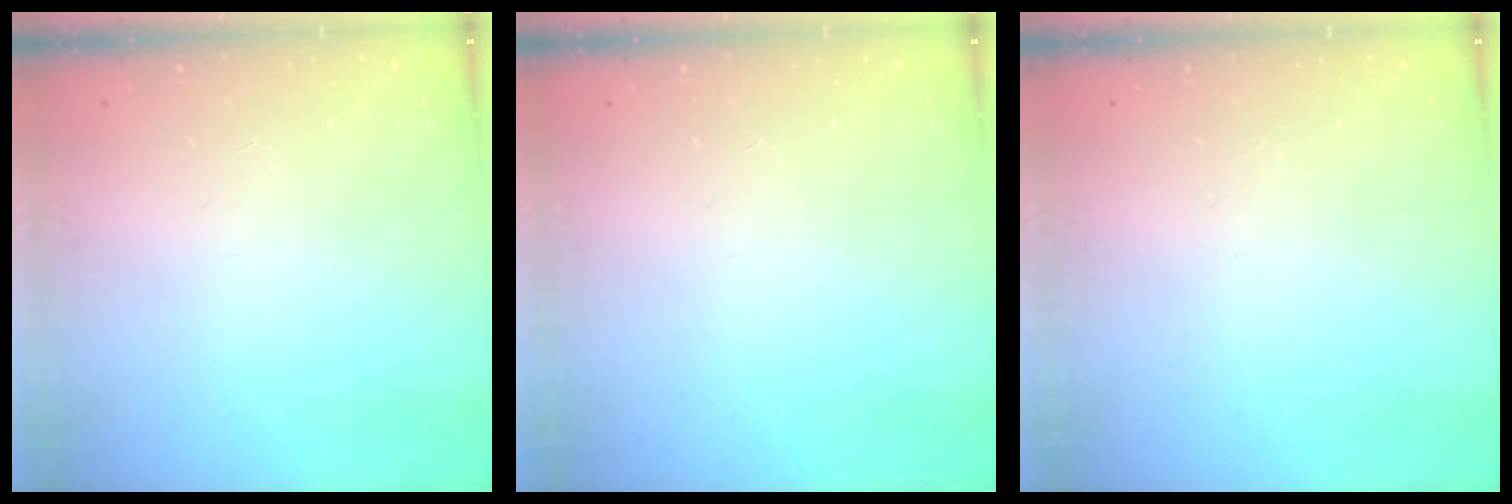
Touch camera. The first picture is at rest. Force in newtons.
{"total": 0.0}
{"total": 0.0}